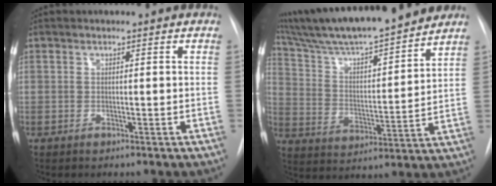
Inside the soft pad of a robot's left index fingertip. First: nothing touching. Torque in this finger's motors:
{"motor_torque": [0.09, -1.05, 0.50, 0.21]}